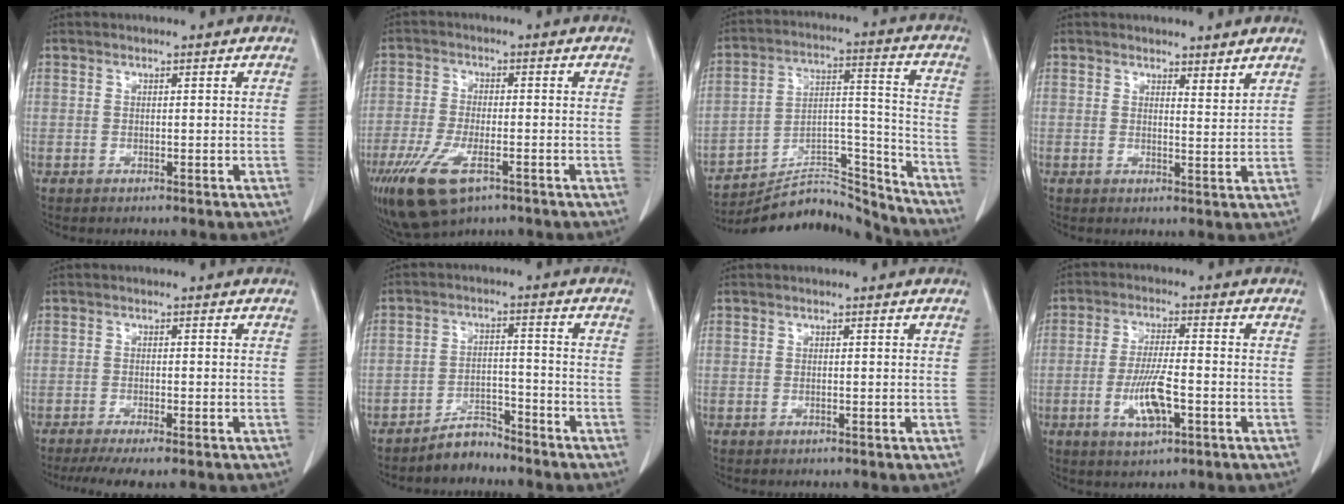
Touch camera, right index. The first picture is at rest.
{"total": 11.8, "force": [-6.7, 4.7, 8.5], "torque": [-0.176, -0.021, -0.116]}
{"total": 16.7, "force": [-16.5, 2.5, 1.1], "torque": [-0.011, 0.062, -0.260]}
{"total": 2.5, "force": [2.3, 0.5, 0.8], "torque": [-0.014, -0.014, 0.029]}
{"total": 6.8, "force": [-5.4, 0.6, 4.1], "torque": [-0.058, -0.013, -0.085]}
{"total": 4.3, "force": [-4.1, 1.4, 0.4], "torque": [-0.003, 0.000, -0.070]}
{"total": 0.0}
{"total": 7.4, "force": [-2.4, 1.5, 6.8], "torque": [-0.135, -0.005, -0.041]}